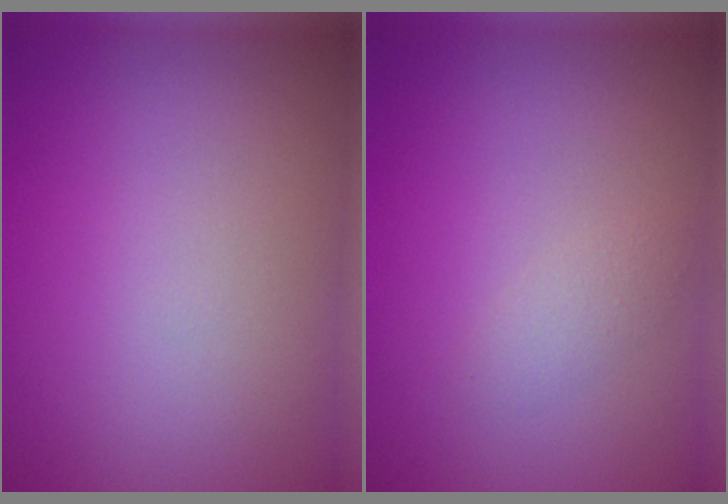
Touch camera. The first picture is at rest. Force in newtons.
{"total": 1.1, "press": 1.1, "slide": 0.0}